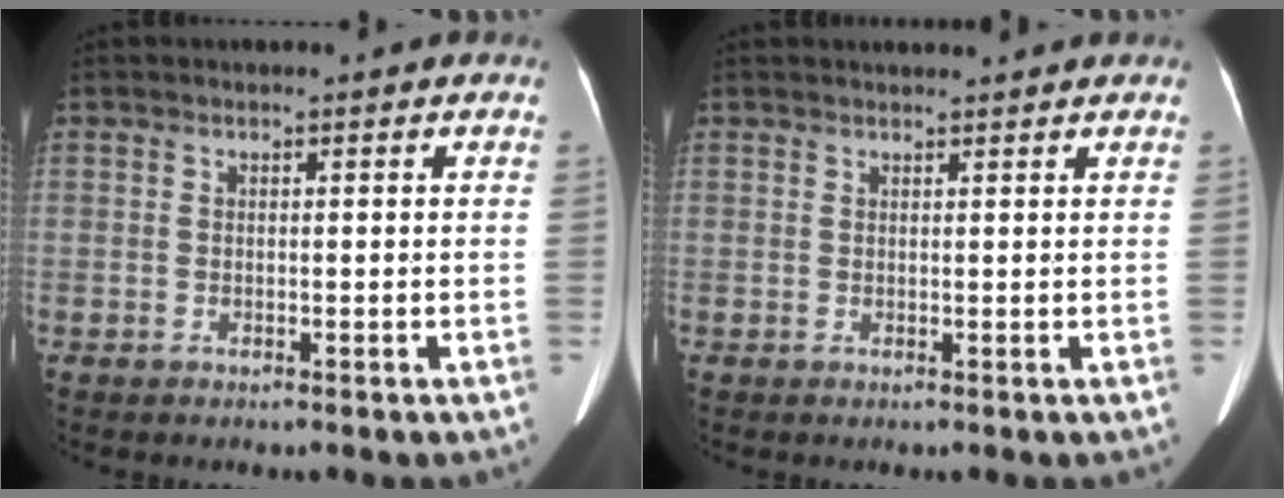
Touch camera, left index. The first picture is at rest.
{"total": 2.7, "force": [2.6, 0.0, 0.6], "torque": [-0.008, 0.017, 0.036]}